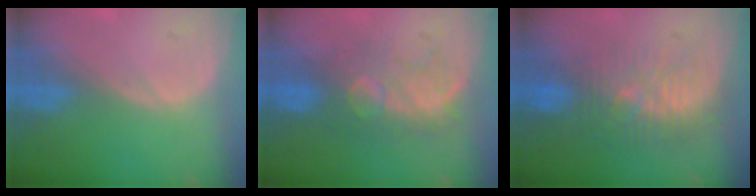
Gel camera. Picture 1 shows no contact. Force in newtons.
{"total": 8.1, "press": 7.9, "slide": 1.7}
{"total": 9.6, "press": 9.0, "slide": 3.5}